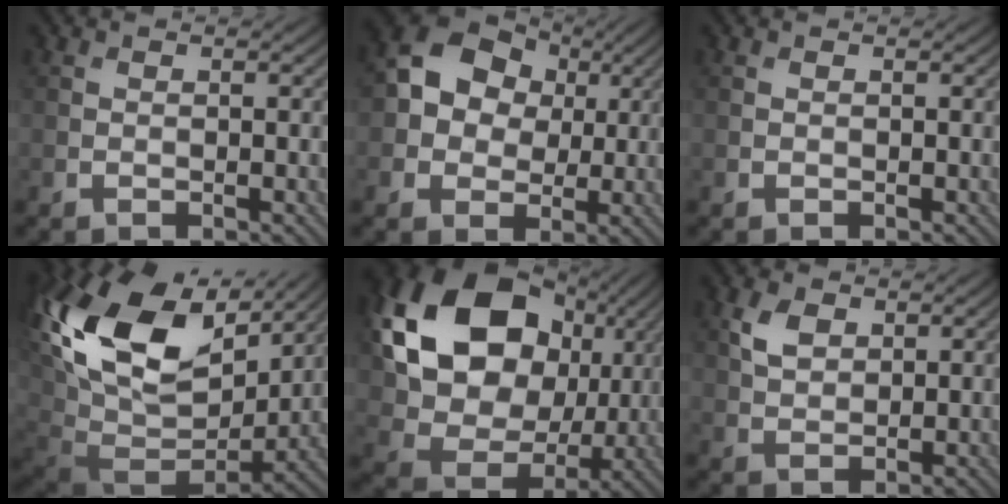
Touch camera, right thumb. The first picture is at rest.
{"total": 10.0, "force": [2.0, 8.1, 5.6], "torque": [-0.122, 0.018, 0.018]}
{"total": 0.0}
{"total": 21.9, "force": [8.6, 13.6, 14.9], "torque": [-0.329, 0.021, 0.172]}
{"total": 19.2, "force": [5.8, 14.3, 11.4], "torque": [-0.267, 0.009, 0.125]}
{"total": 3.4, "force": [1.6, 2.2, 2.1], "torque": [-0.051, 0.003, 0.031]}